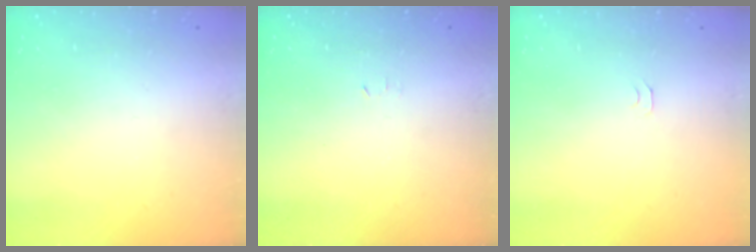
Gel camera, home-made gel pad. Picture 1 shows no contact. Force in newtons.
{"total": 2.4, "press": 2.4, "slide": 0.4}
{"total": 5.1, "press": 5.1, "slide": 0.5}